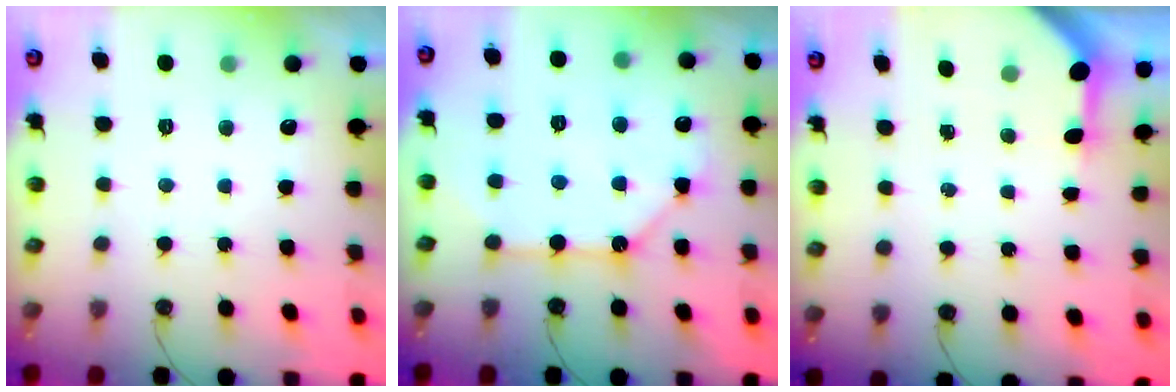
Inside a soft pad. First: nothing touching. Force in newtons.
{"total": 12.9, "press": 12.9, "slide": 1.3}
{"total": 3.5, "press": 3.5, "slide": 0.4}